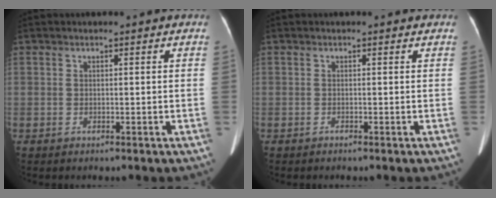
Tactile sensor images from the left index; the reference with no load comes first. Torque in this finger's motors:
{"motor_torque": [-0.19, 0.03, -0.02, 0.00]}